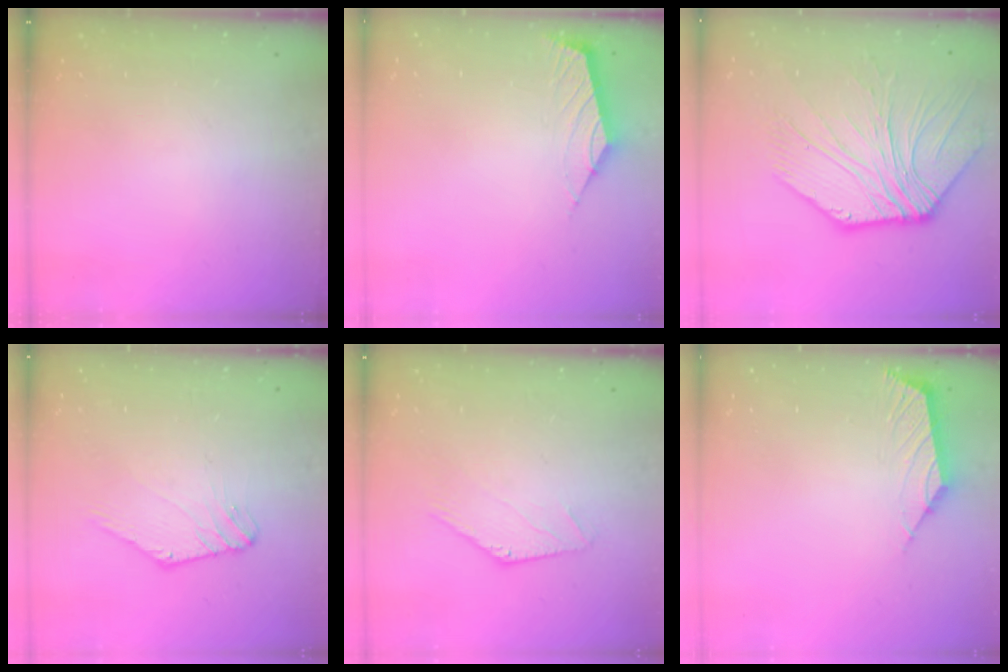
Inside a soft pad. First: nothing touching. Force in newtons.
{"total": 2.4, "press": 2.3, "slide": 0.4}
{"total": 9.7, "press": 9.6, "slide": 1.4}
{"total": 0.0}
{"total": 0.0}
{"total": 3.0, "press": 2.9, "slide": 0.8}